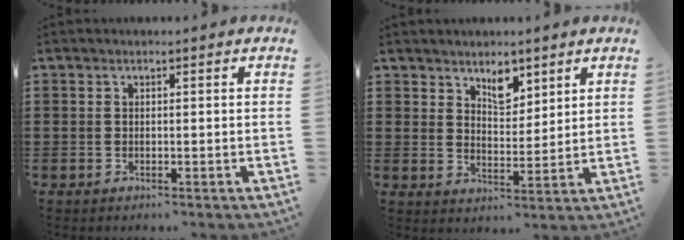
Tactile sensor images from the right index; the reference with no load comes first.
{"total": 4.7, "force": [3.5, 2.4, 2.0], "torque": [-0.035, -0.003, 0.061]}